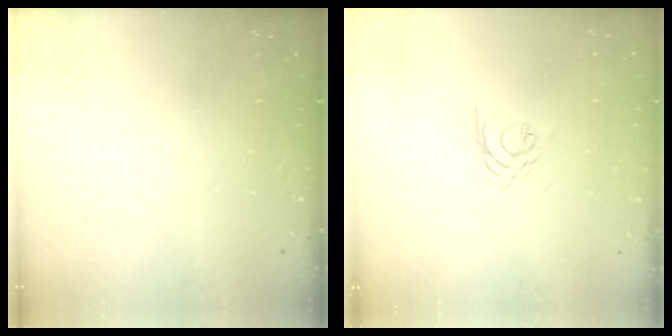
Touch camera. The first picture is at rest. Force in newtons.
{"total": 3.4, "press": 3.4, "slide": 0.6}